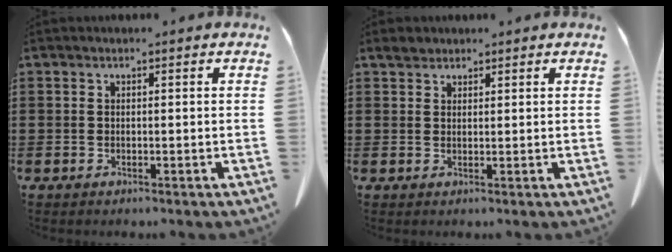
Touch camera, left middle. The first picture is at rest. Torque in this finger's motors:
{"motor_torque": [0.02, 0.00, 0.00, 0.00]}